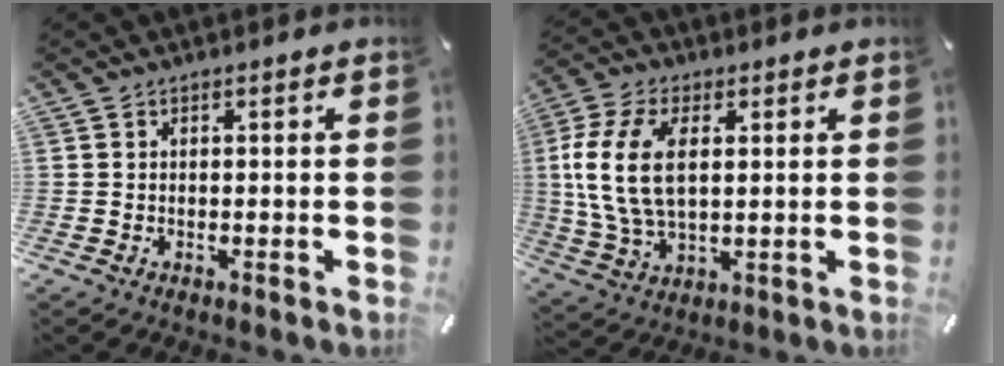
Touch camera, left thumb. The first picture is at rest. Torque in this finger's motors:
{"motor_torque": [0.38, 1.58, 2.35, -0.42, 0.40]}